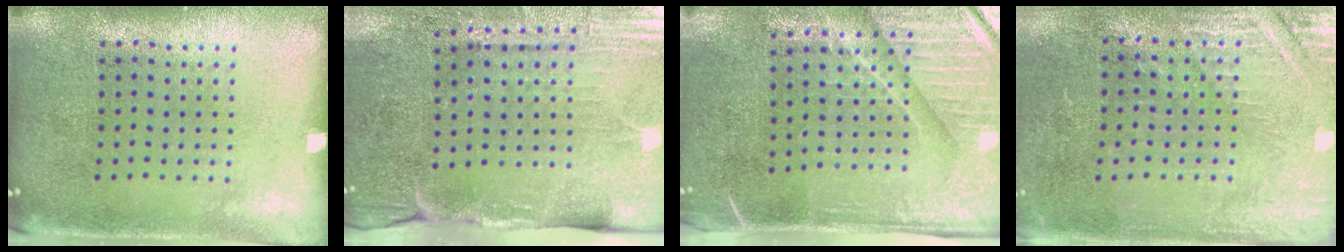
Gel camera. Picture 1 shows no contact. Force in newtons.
{"total": 4.2, "press": 3.8, "slide": 1.8}
{"total": 4.5, "press": 3.9, "slide": 2.3}
{"total": 2.8, "press": 2.8, "slide": 0.4}